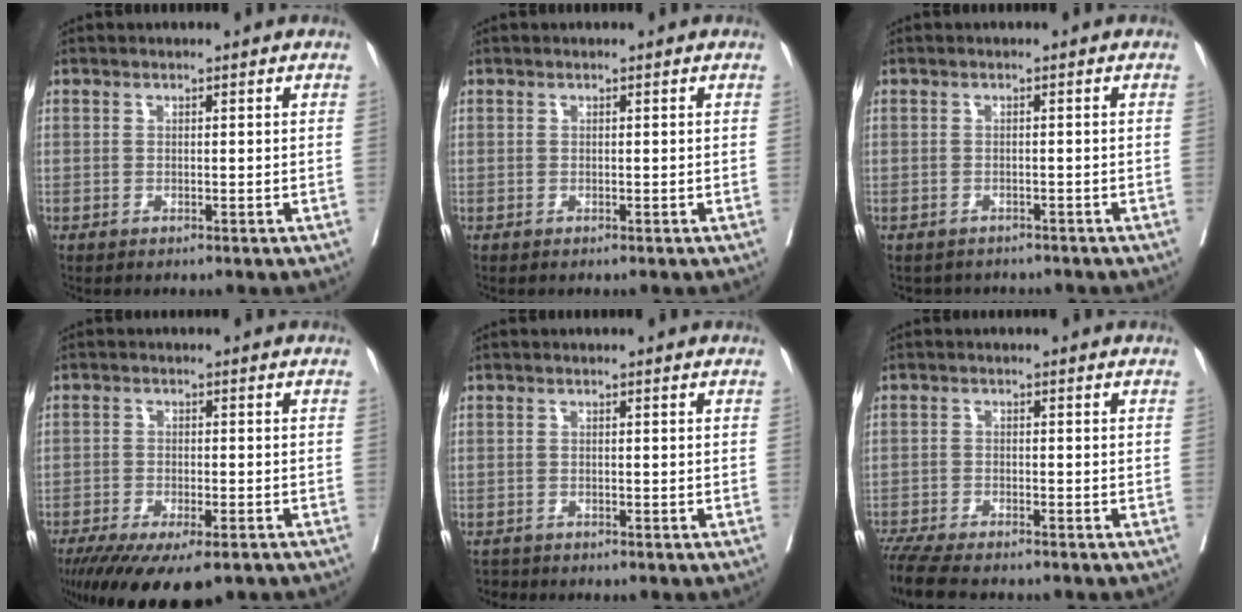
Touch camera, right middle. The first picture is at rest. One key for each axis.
{"total": 0.0}
{"total": 3.7, "fx": -3.4, "fy": 1.6, "fz": 0.1, "tx": -0.001, "ty": 0.003, "tz": -0.043}
{"total": 13.1, "fx": -9.5, "fy": 4.2, "fz": 8.0, "tx": -0.138, "ty": -0.021, "tz": -0.146}
{"total": 1.6, "fx": -1.5, "fy": 0.5, "fz": -0.3, "tx": 0.001, "ty": -0.004, "tz": -0.027}
{"total": 10.1, "fx": -8.8, "fy": 1.7, "fz": 4.6, "tx": -0.077, "ty": -0.017, "tz": -0.141}